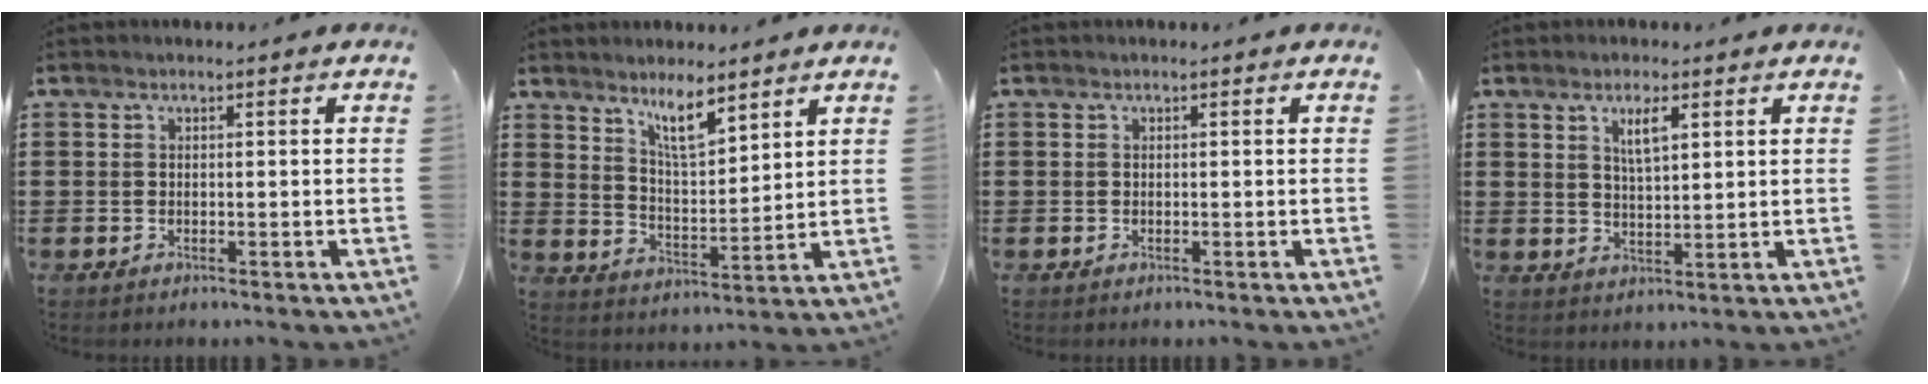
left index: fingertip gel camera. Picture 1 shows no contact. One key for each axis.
{"total": 6.8, "fx": 5.4, "fy": 1.2, "fz": 3.9, "tx": -0.076, "ty": -0.021, "tz": 0.093}
{"total": 0.0}
{"total": 4.0, "fx": 2.3, "fy": 1.0, "fz": 3.2, "tx": -0.059, "ty": 0.000, "tz": 0.038}